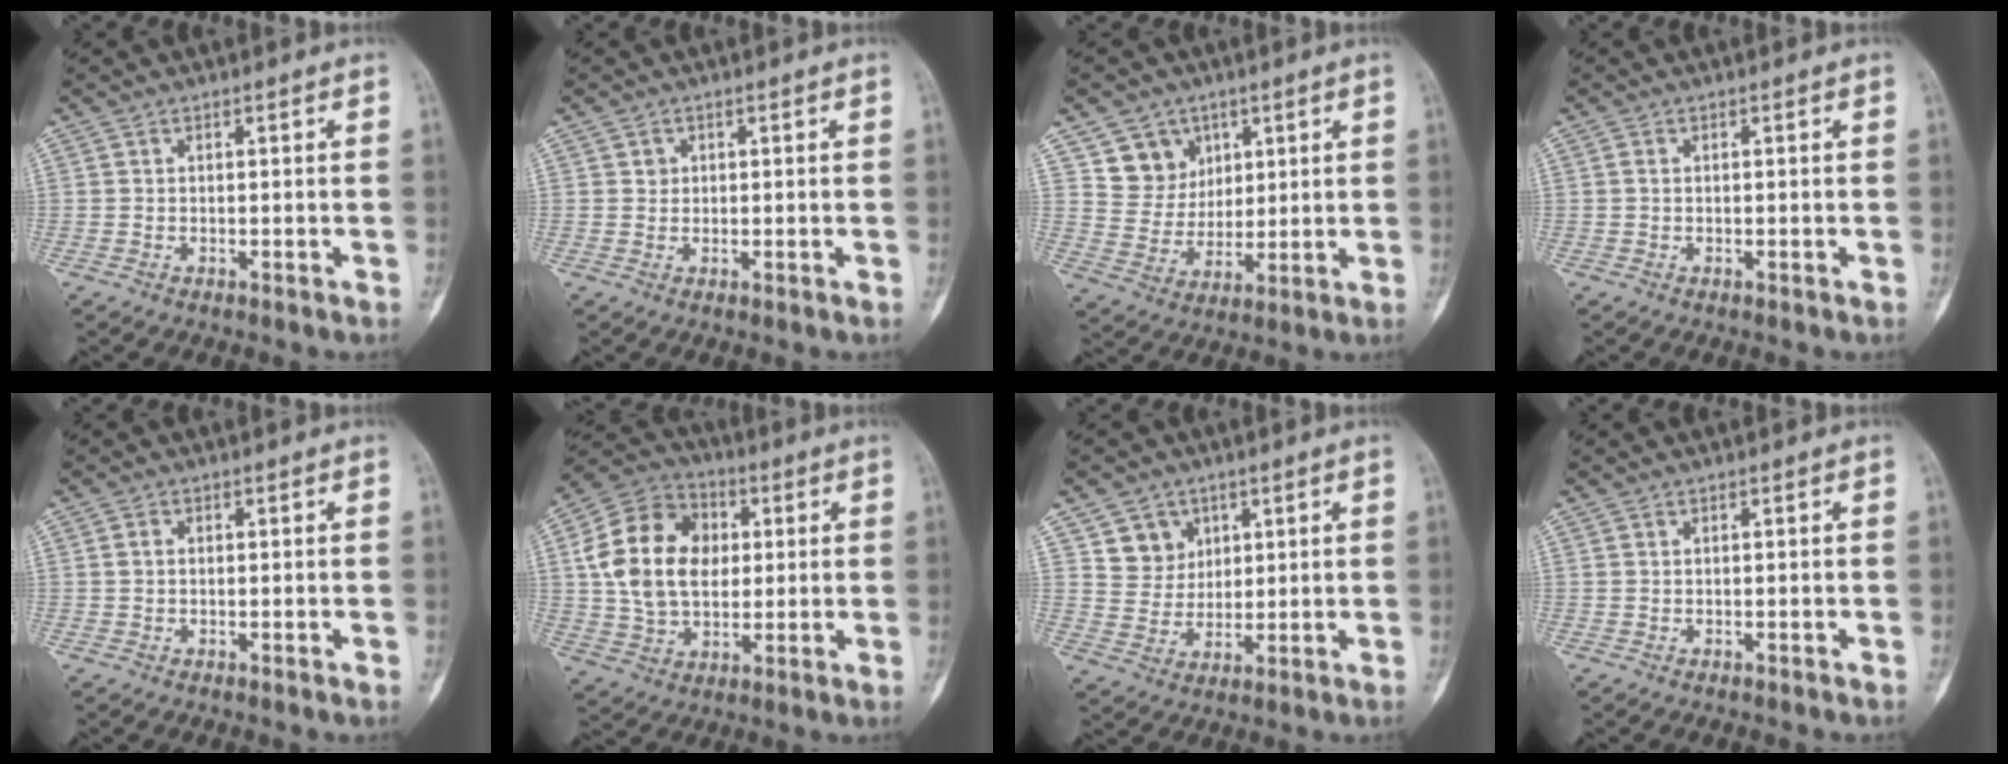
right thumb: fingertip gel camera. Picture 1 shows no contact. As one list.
[{"total": 1.3, "force": [0.4, 1.2, 0.3], "torque": [0.002, 0.000, 0.005]}, {"total": 8.8, "force": [4.5, 7.4, 1.5], "torque": [0.012, -0.029, 0.090]}, {"total": 0.6, "force": [0.0, 0.4, 0.4], "torque": [-0.011, 0.000, 0.000]}, {"total": 1.2, "force": [0.1, 0.9, 0.9], "torque": [-0.012, 0.000, -0.001]}, {"total": 17.9, "force": [2.8, 12.9, 12.1], "torque": [-0.194, 0.015, 0.047]}, {"total": 6.8, "force": [3.3, 5.9, 1.1], "torque": [0.012, -0.020, 0.065]}, {"total": 0.0}]